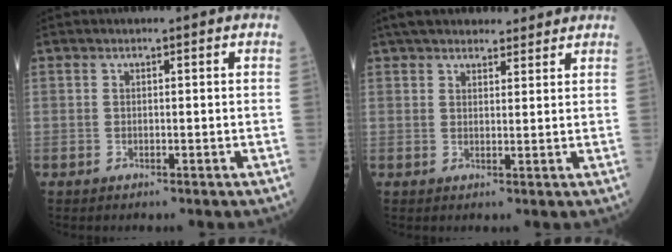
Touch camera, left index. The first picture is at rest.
{"total": 11.6, "force": [10.2, 3.5, 4.4], "torque": [-0.052, 0.036, 0.148]}